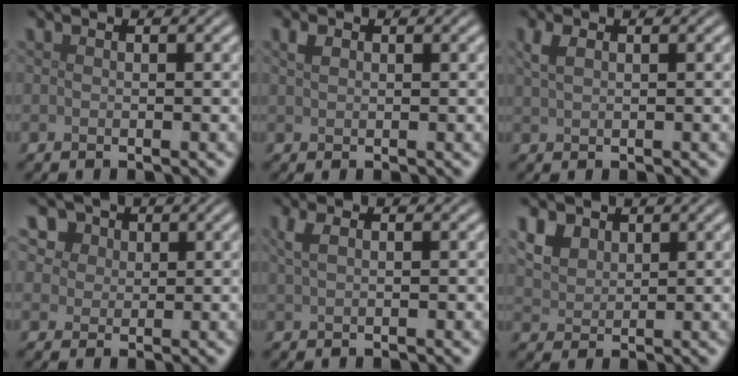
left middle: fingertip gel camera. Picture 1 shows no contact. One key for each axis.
{"total": 1.1, "fx": 0.6, "fy": 0.7, "fz": 0.6, "tx": -0.013, "ty": 0.002, "tz": 0.010}
{"total": 1.5, "fx": 0.8, "fy": 0.7, "fz": 1.1, "tx": -0.026, "ty": 0.003, "tz": 0.018}
{"total": 7.4, "fx": 4.1, "fy": 5.4, "fz": 3.1, "tx": -0.071, "ty": 0.012, "tz": 0.057}
{"total": 1.5, "fx": 0.7, "fy": 0.6, "fz": 1.2, "tx": -0.025, "ty": 0.005, "tz": 0.015}
{"total": 3.9, "fx": 2.3, "fy": 2.6, "fz": 1.7, "tx": -0.053, "ty": 0.003, "tz": 0.051}